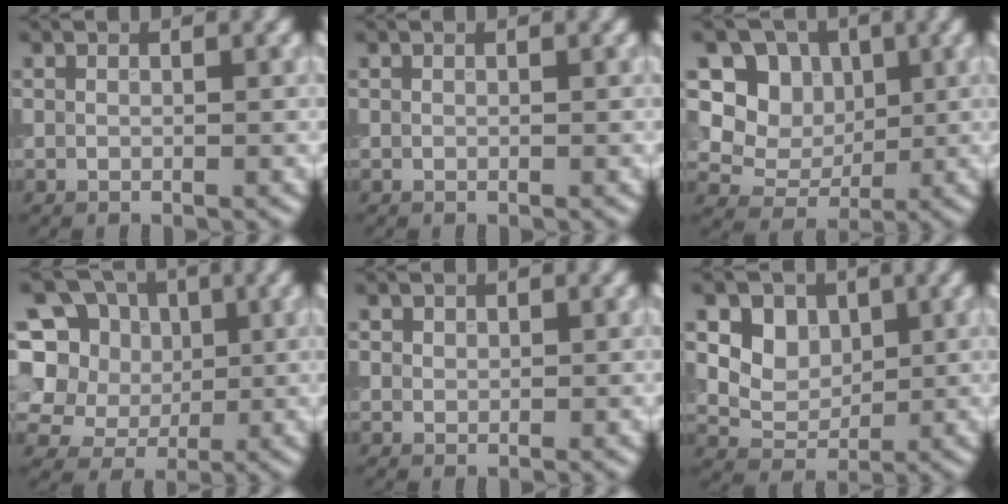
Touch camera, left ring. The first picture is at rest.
{"total": 0.0}
{"total": 6.4, "force": [2.4, 5.4, 2.4], "torque": [-0.047, -0.005, 0.036]}
{"total": 9.6, "force": [3.3, 7.8, 4.5], "torque": [-0.095, 0.026, 0.025]}
{"total": 0.8, "force": [0.5, 0.6, 0.0], "torque": [0.003, -0.001, 0.003]}
{"total": 5.2, "force": [2.2, 4.1, 2.3], "torque": [-0.054, -0.005, 0.050]}